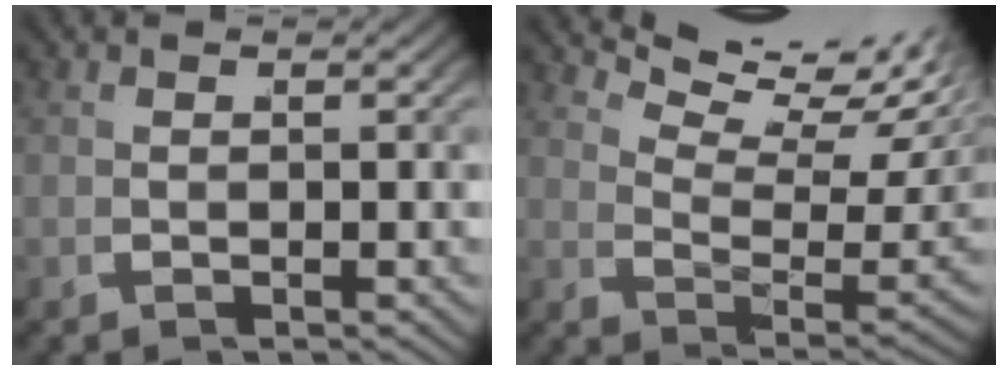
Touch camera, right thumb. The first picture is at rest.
{"total": 10.2, "force": [7.3, 3.2, 6.3], "torque": [-0.074, 0.029, 0.107]}